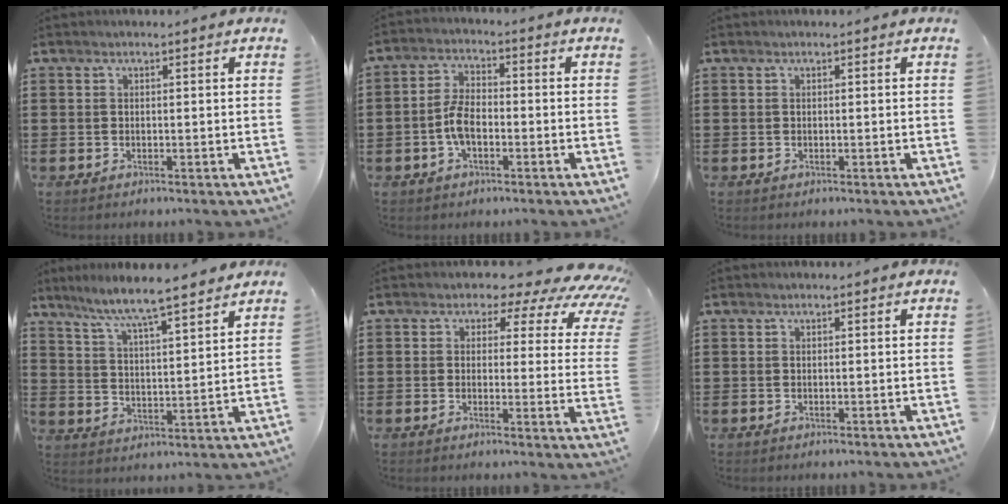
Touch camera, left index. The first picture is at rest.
{"total": 5.5, "force": [-1.5, 2.7, 4.5], "torque": [-0.107, 0.002, -0.035]}
{"total": 0.0}
{"total": 6.4, "force": [5.9, -0.2, 2.6], "torque": [-0.076, -0.037, 0.097]}
{"total": 4.5, "force": [3.2, 2.5, 1.8], "torque": [-0.034, -0.027, 0.045]}
{"total": 0.0}